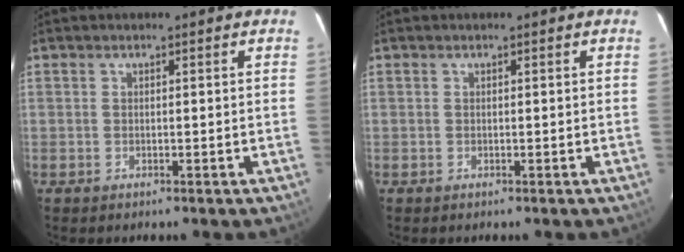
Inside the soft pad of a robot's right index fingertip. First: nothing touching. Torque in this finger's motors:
{"motor_torque": [0.00, 0.00, 0.00, 0.00]}